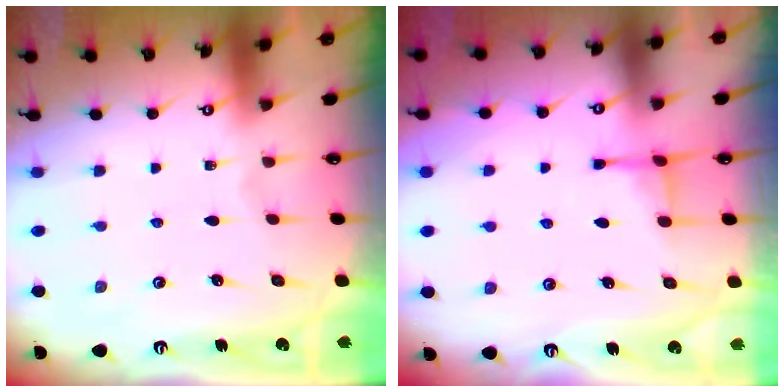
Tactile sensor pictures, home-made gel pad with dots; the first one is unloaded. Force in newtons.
{"total": 3.8, "press": 3.7, "slide": 0.9}